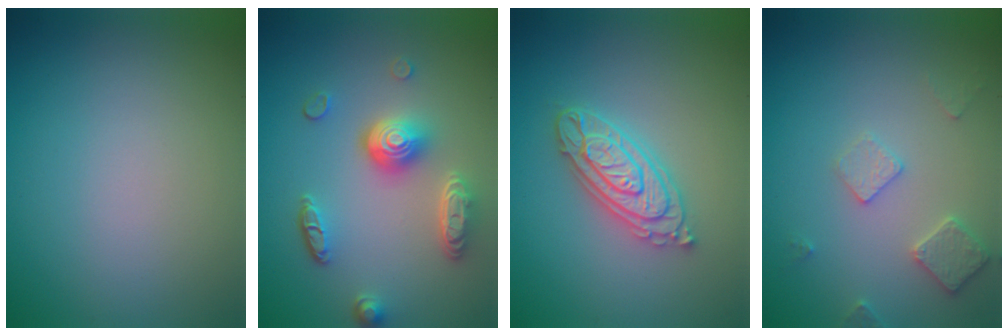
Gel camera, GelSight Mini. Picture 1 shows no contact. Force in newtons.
{"total": 5.2, "press": 3.8, "slide": 3.6}
{"total": 4.3, "press": 4.2, "slide": 0.6}
{"total": 2.5, "press": 2.4, "slide": 0.4}